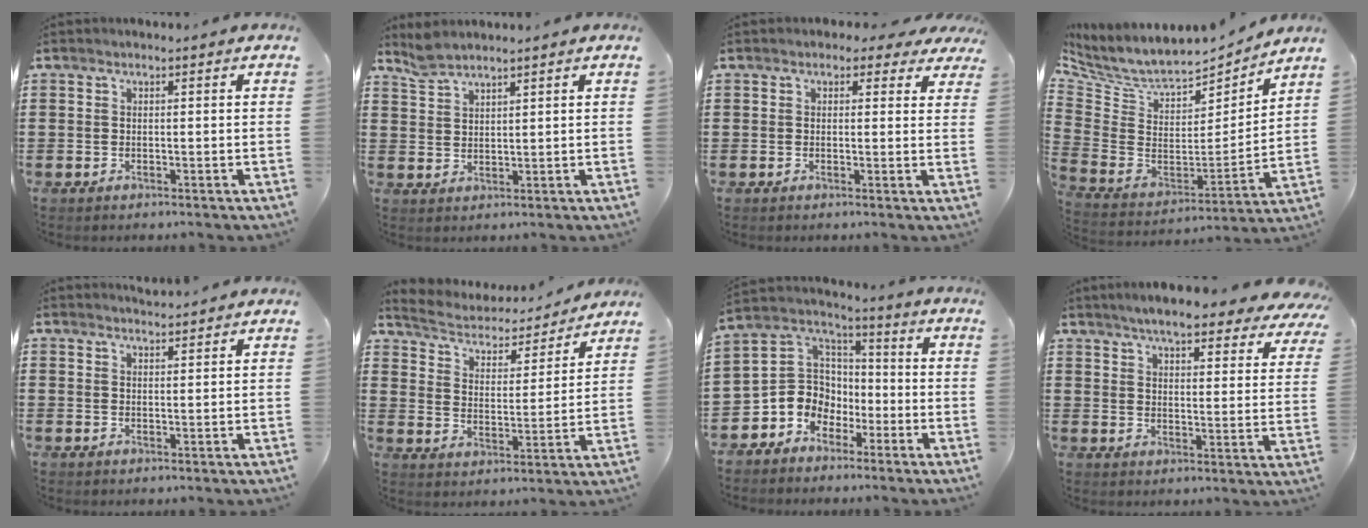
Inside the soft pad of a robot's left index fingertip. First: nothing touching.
{"total": 2.6, "force": [2.5, 0.5, 0.6], "torque": [-0.019, 0.001, 0.048]}
{"total": 1.9, "force": [1.2, 1.2, 0.9], "torque": [-0.008, 0.002, 0.017]}
{"total": 7.2, "force": [6.6, 1.5, 2.3], "torque": [-0.083, -0.055, 0.112]}
{"total": 1.9, "force": [1.9, 0.0, 0.0], "torque": [-0.005, -0.001, 0.037]}
{"total": 3.9, "force": [3.7, 0.8, 0.9], "torque": [-0.040, -0.027, 0.056]}
{"total": 7.2, "force": [-2.9, 6.4, 1.7], "torque": [-0.075, 0.004, -0.063]}
{"total": 6.2, "force": [5.7, 0.1, 2.5], "torque": [-0.063, -0.028, 0.097]}